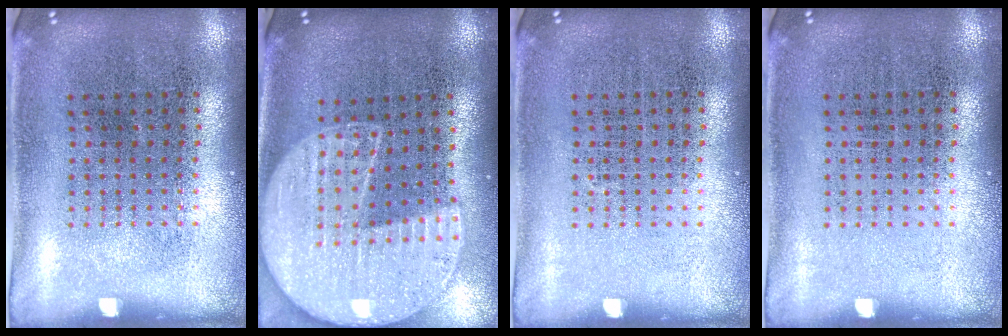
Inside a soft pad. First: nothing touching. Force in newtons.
{"total": 2.2, "press": 1.9, "slide": 1.0}
{"total": 0.0}
{"total": 0.0}